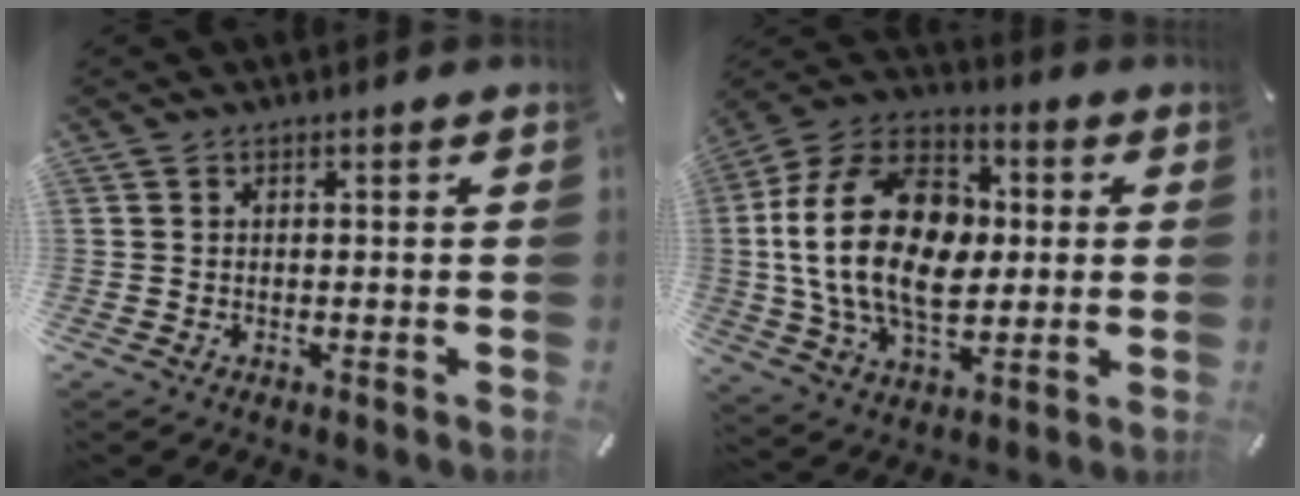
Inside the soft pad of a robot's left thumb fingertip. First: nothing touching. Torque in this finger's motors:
{"motor_torque": [1.03, 1.07, 2.77, 0.00, 0.88]}